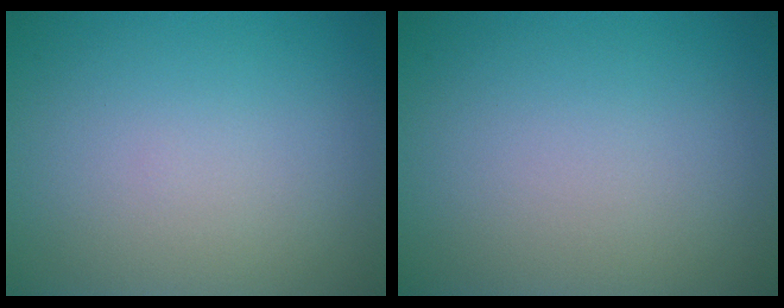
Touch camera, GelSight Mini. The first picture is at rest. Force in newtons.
{"total": 0.0}